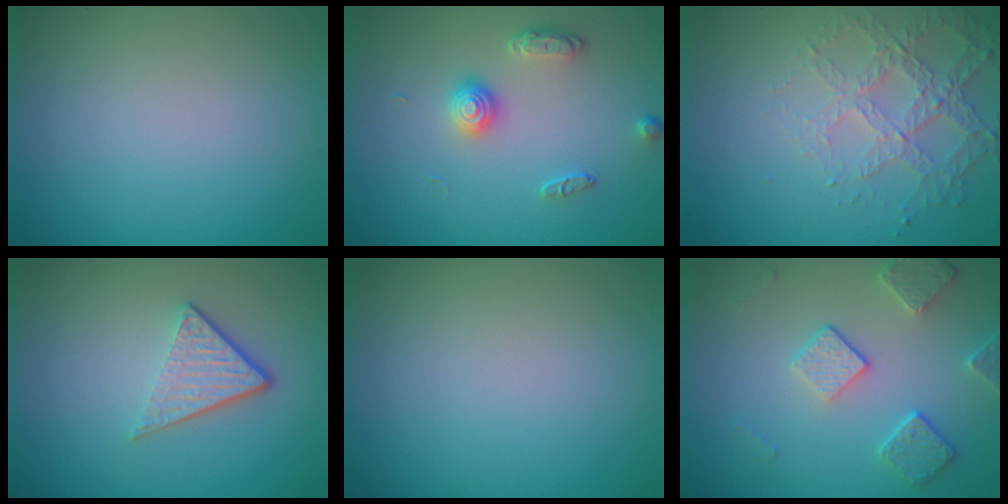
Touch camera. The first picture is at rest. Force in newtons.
{"total": 2.3, "press": 1.8, "slide": 1.4}
{"total": 4.3, "press": 3.2, "slide": 2.9}
{"total": 3.9, "press": 2.6, "slide": 2.9}
{"total": 0.0}
{"total": 4.0, "press": 3.1, "slide": 2.6}